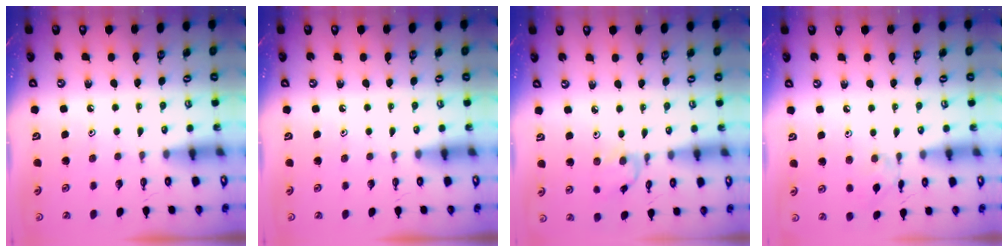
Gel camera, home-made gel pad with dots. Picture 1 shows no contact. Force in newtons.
{"total": 0.0}
{"total": 2.9, "press": 2.9, "slide": 0.3}
{"total": 3.7, "press": 3.7, "slide": 0.5}